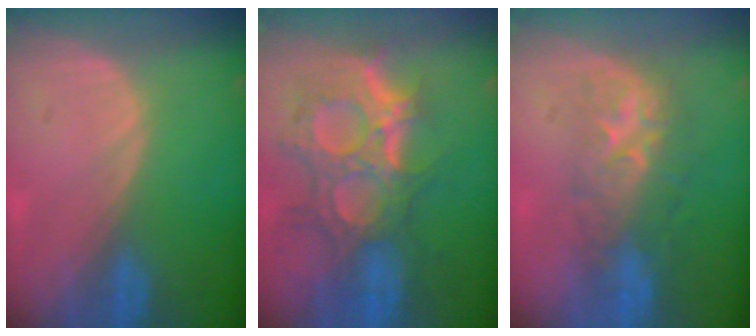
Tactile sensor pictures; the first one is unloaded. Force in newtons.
{"total": 12.0, "press": 10.8, "slide": 5.3}
{"total": 8.0, "press": 7.8, "slide": 2.1}